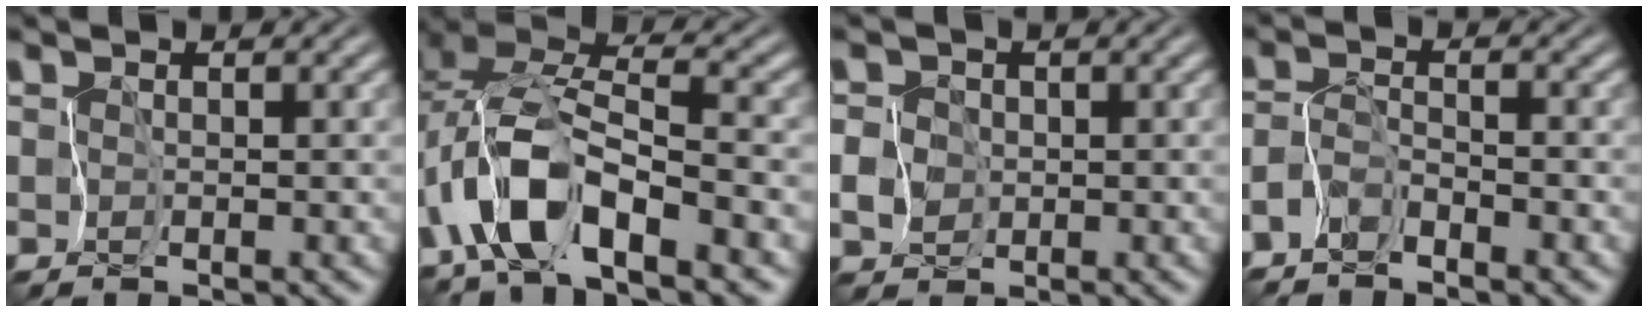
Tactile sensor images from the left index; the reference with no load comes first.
{"total": 9.6, "force": [-5.4, 3.3, 7.1], "torque": [-0.156, 0.001, -0.090]}
{"total": 4.3, "force": [-0.4, 4.1, 1.2], "torque": [-0.038, 0.014, -0.017]}
{"total": 2.9, "force": [-2.8, -0.3, 0.6], "torque": [-0.033, -0.006, -0.052]}